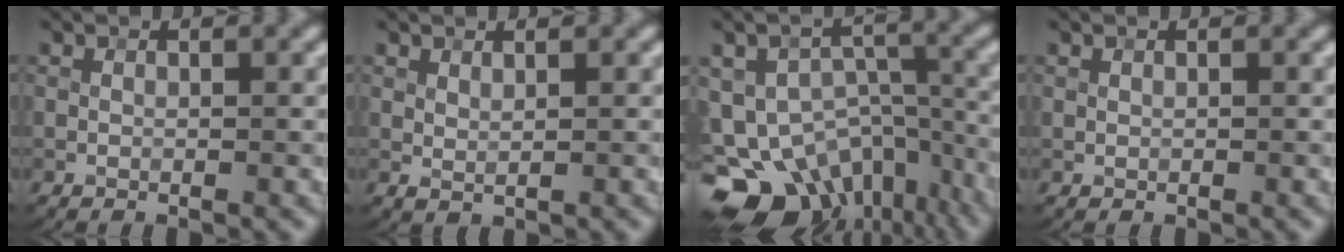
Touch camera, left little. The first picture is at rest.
{"total": 0.8, "force": [0.7, 0.0, 0.3], "torque": [-0.014, 0.000, 0.019]}
{"total": 16.1, "force": [-9.9, 10.5, 7.2], "torque": [-0.136, -0.027, -0.114]}
{"total": 0.0}